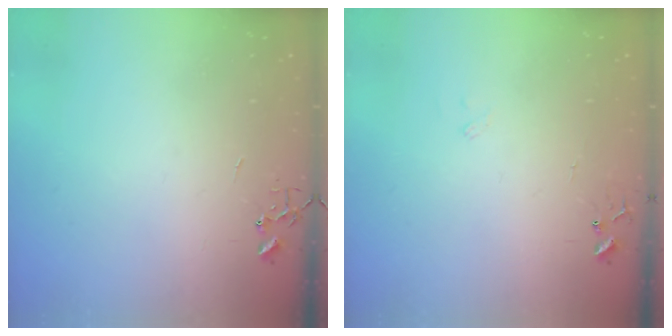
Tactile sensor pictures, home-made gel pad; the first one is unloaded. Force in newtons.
{"total": 7.6, "press": 7.6, "slide": 0.5}